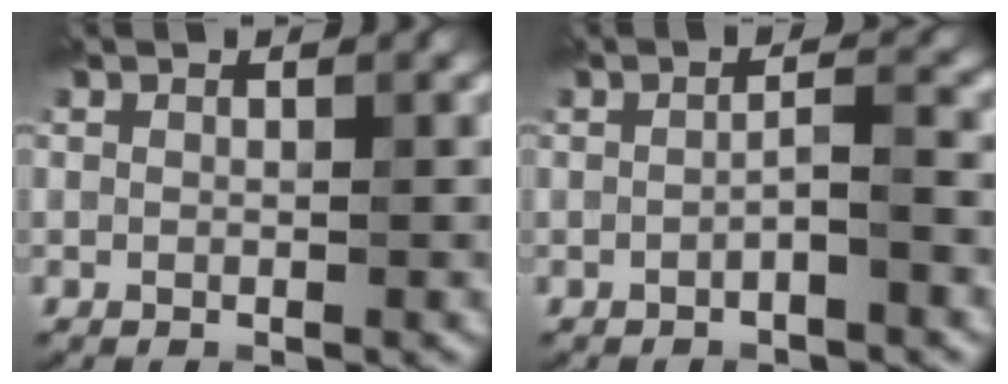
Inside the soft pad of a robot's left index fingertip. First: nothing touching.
{"total": 1.5, "force": [-0.7, 0.1, 1.4], "torque": [-0.023, 0.006, -0.015]}